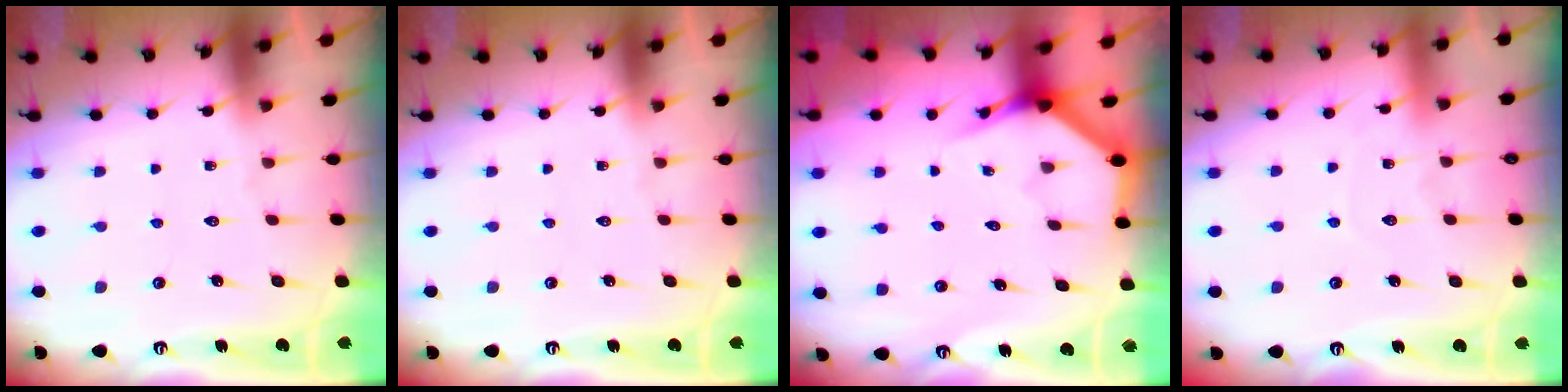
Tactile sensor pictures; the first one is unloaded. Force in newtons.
{"total": 0.0}
{"total": 3.9, "press": 3.9, "slide": 0.4}
{"total": 4.8, "press": 4.8, "slide": 0.6}